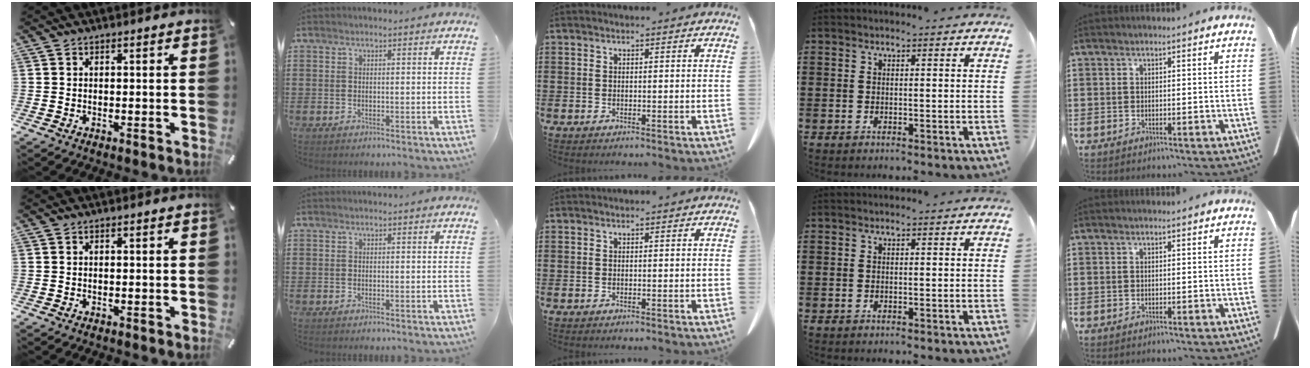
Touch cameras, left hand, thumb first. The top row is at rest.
{}